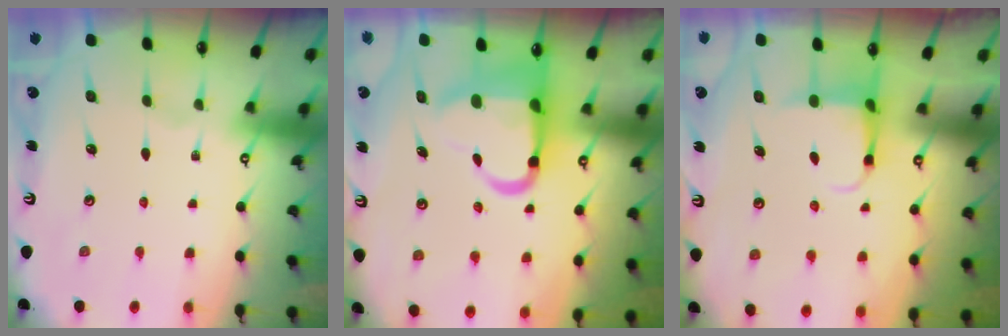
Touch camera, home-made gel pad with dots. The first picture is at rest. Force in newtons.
{"total": 11.1, "press": 10.9, "slide": 2.4}
{"total": 3.9, "press": 3.8, "slide": 0.6}